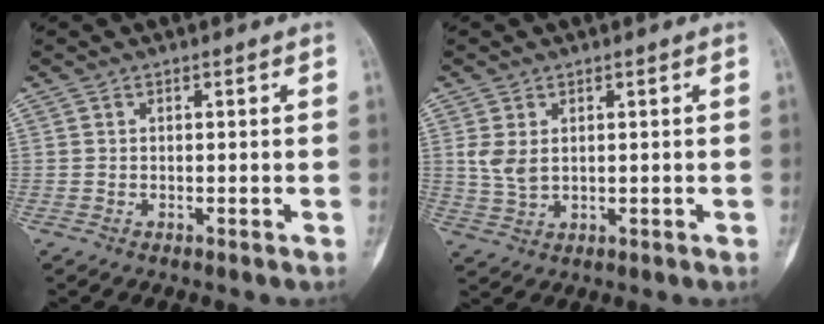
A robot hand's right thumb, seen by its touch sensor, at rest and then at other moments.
{"total": 4.0, "force": [1.0, 2.6, 2.9], "torque": [-0.058, -0.003, 0.027]}